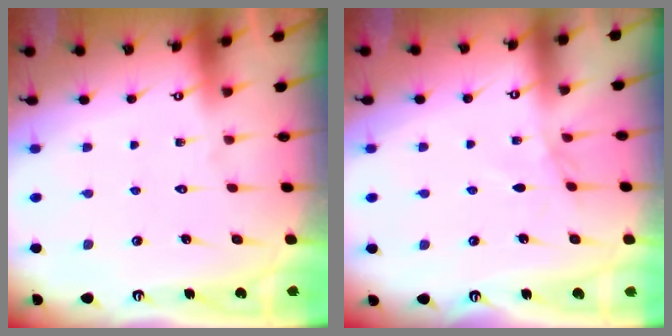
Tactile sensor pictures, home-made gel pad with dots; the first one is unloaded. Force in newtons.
{"total": 3.6, "press": 3.6, "slide": 0.5}